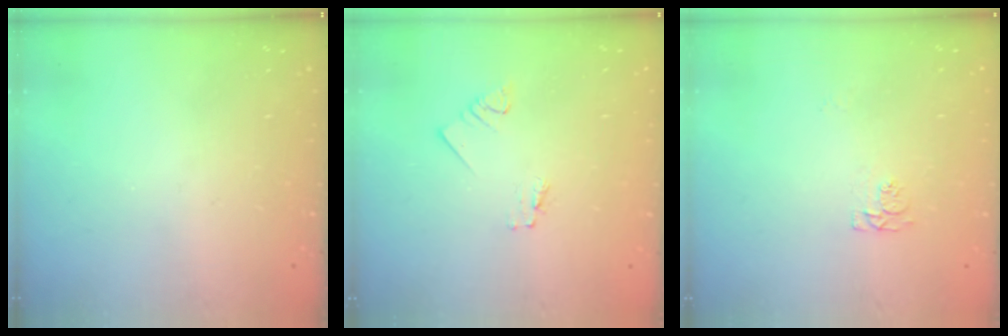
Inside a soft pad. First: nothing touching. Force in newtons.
{"total": 1.2, "press": 1.2, "slide": 0.1}
{"total": 4.3, "press": 4.3, "slide": 0.8}